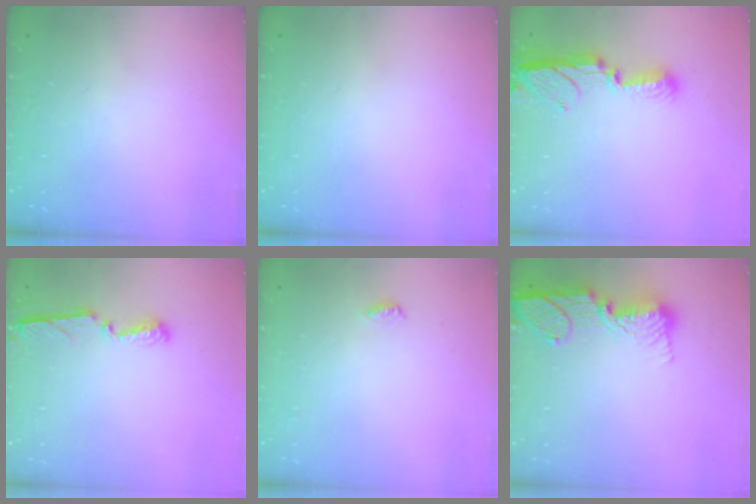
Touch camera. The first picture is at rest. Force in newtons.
{"total": 0.0}
{"total": 9.9, "press": 9.7, "slide": 2.0}
{"total": 5.6, "press": 5.5, "slide": 0.6}
{"total": 4.0, "press": 3.9, "slide": 1.1}
{"total": 16.3, "press": 16.3, "slide": 1.3}